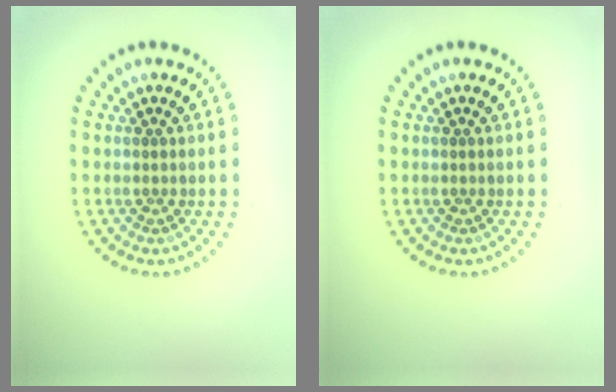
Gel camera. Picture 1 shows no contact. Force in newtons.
{"total": 0.0}